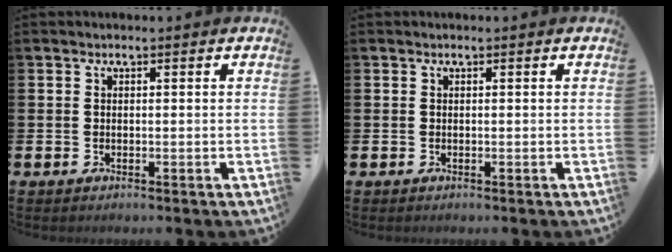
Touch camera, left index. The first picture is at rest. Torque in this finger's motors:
{"motor_torque": [-0.01, 0.00, 0.03, 0.01]}